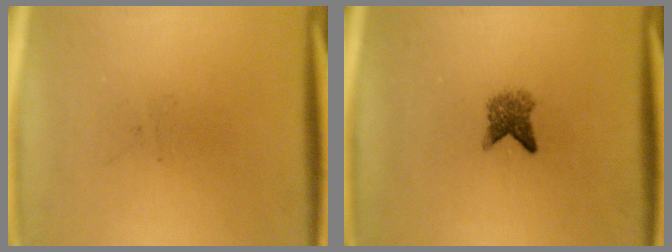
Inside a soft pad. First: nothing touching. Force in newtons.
{"total": 2.7}